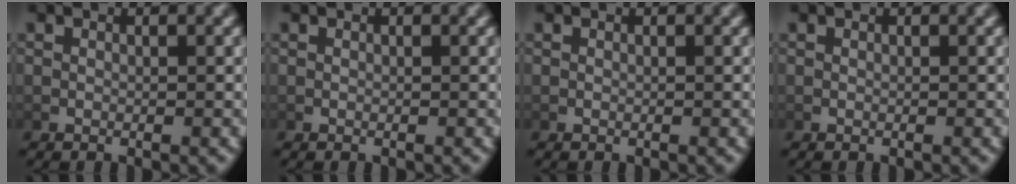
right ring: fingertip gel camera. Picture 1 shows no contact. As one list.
[{"total": 0.0}, {"total": 0.0}, {"total": 0.0}]